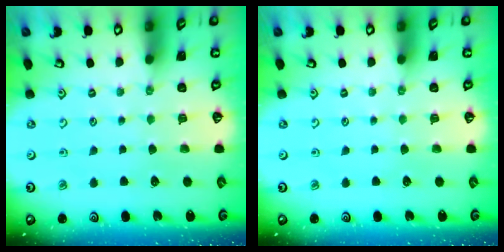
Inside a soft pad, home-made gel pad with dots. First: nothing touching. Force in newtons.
{"total": 0.0}